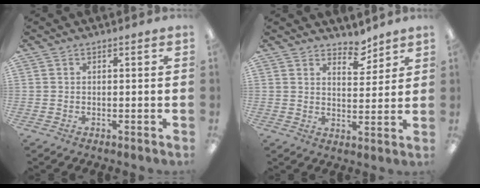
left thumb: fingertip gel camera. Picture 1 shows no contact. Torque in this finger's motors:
{"motor_torque": [0.19, 0.15, -0.14, -0.28, 0.03]}